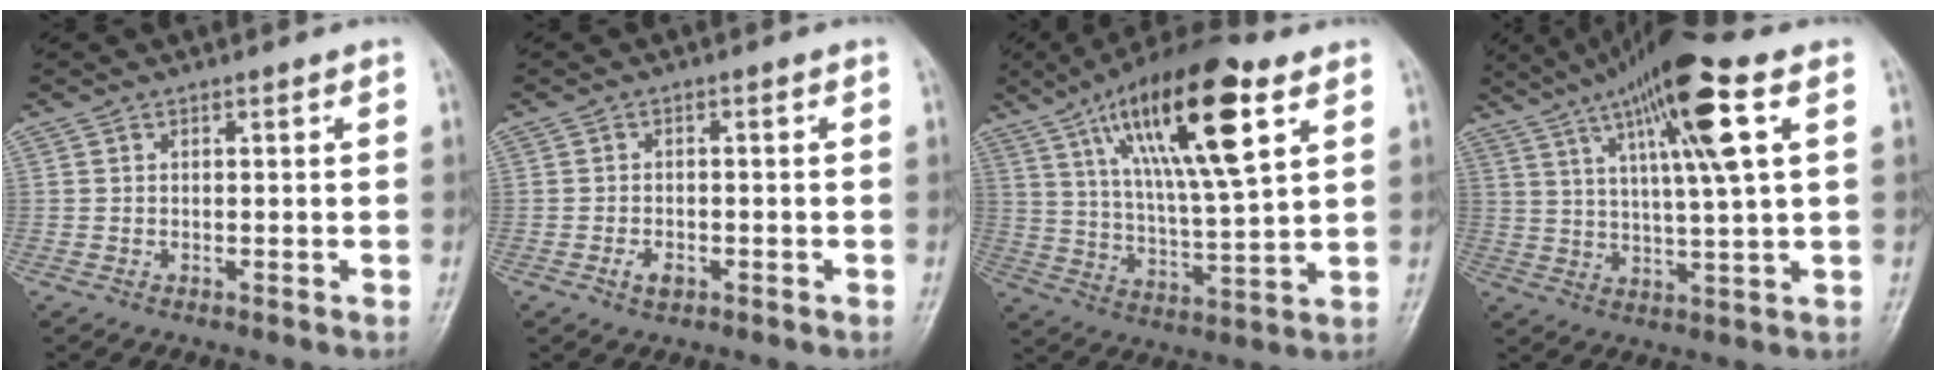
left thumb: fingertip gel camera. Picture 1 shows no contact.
{"total": 2.5, "force": [-1.2, 1.4, 1.7], "torque": [-0.030, 0.007, -0.019]}
{"total": 20.7, "force": [9.5, 5.3, 17.6], "torque": [-0.289, -0.024, 0.162]}
{"total": 16.4, "force": [6.9, 2.1, 14.7], "torque": [-0.255, -0.002, 0.113]}